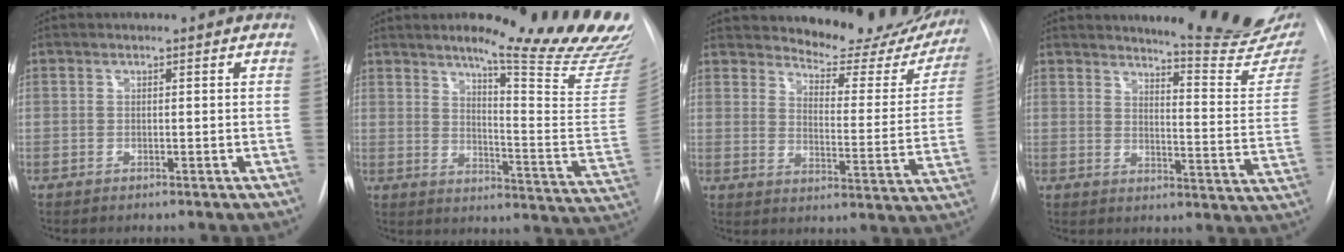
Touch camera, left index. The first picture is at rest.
{"total": 21.7, "force": [17.6, 0.6, 12.7], "torque": [-0.166, -0.095, 0.215]}
{"total": 20.0, "force": [18.4, 5.8, 5.4], "torque": [-0.050, -0.063, 0.215]}
{"total": 16.7, "force": [15.4, 1.0, 6.5], "torque": [-0.080, -0.100, 0.175]}